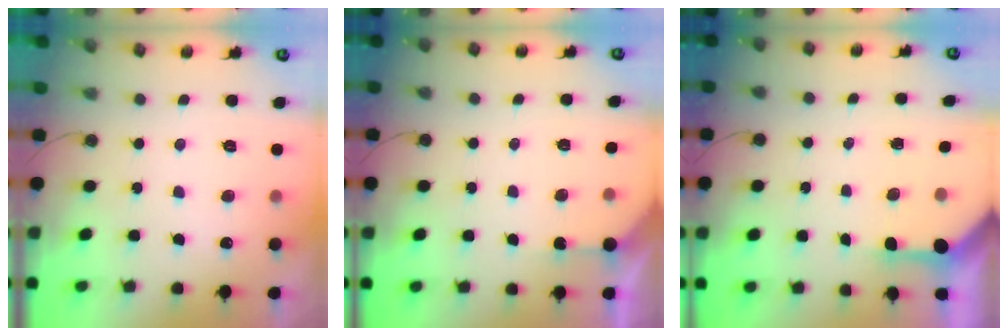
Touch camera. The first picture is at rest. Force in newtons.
{"total": 2.7, "press": 2.7, "slide": 0.2}
{"total": 3.4, "press": 3.3, "slide": 0.4}